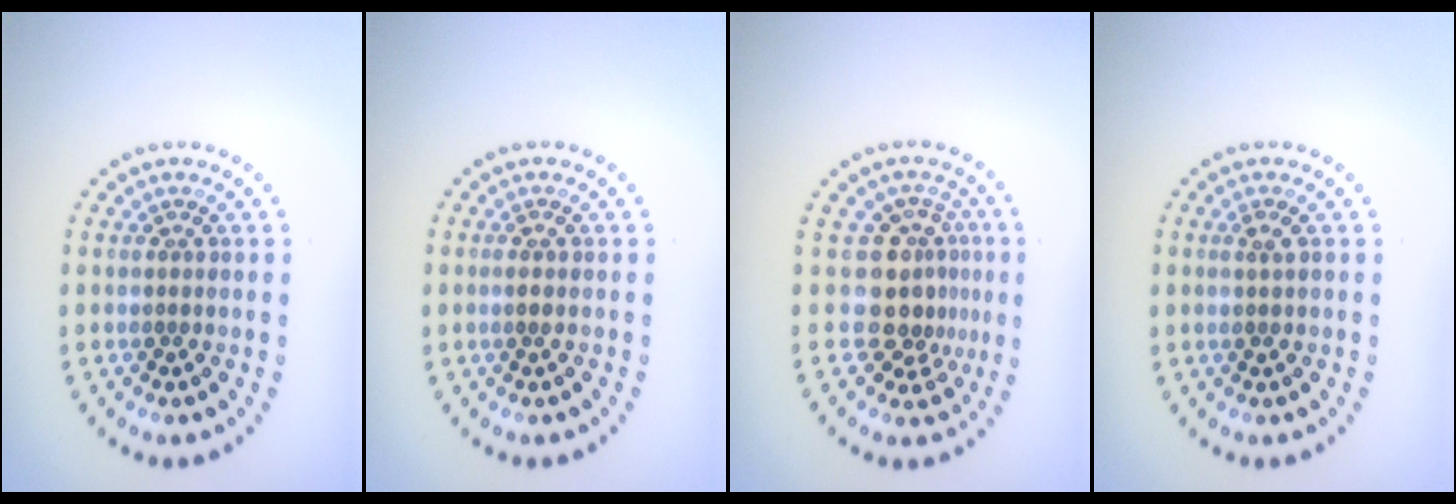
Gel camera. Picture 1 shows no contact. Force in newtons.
{"total": 0.6, "press": 0.2, "slide": 0.6}
{"total": 3.8, "press": 2.8, "slide": 2.6}
{"total": 0.9, "press": 0.9, "slide": 0.3}